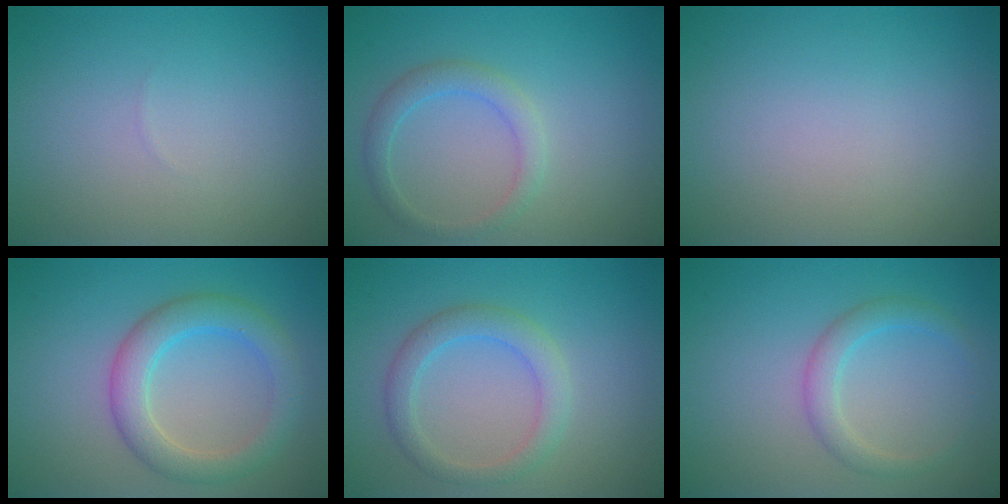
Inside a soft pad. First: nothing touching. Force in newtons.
{"total": 2.2, "press": 2.2, "slide": 0.1}
{"total": 0.0}
{"total": 4.4, "press": 4.4, "slide": 0.0}
{"total": 2.9, "press": 2.9, "slide": 0.2}
{"total": 2.3, "press": 2.2, "slide": 0.1}